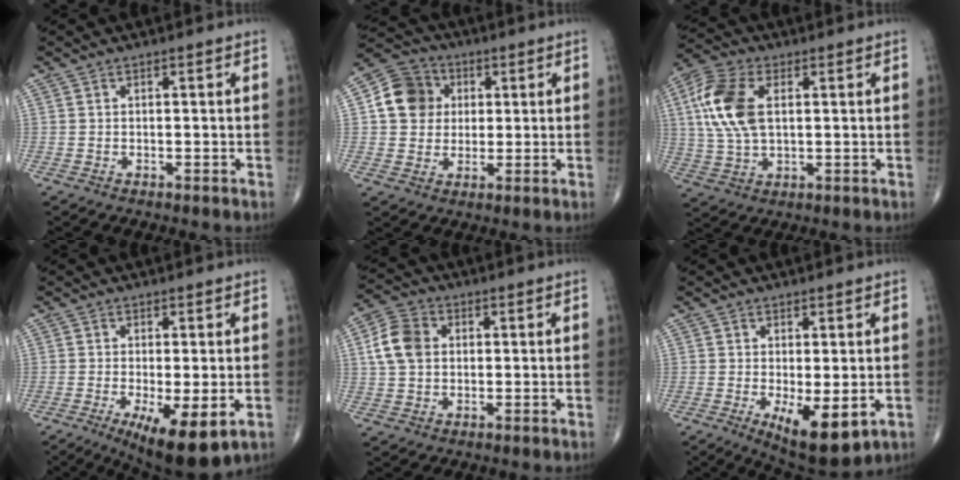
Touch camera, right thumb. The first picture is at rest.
{"total": 10.2, "force": [1.9, 9.1, 4.3], "torque": [-0.054, 0.005, 0.023]}
{"total": 13.3, "force": [2.7, 7.4, 10.7], "torque": [-0.236, 0.007, 0.051]}
{"total": 10.4, "force": [-3.6, 3.1, 9.2], "torque": [-0.149, -0.020, -0.050]}
{"total": 7.8, "force": [1.2, 5.9, 4.9], "torque": [-0.088, 0.011, 0.017]}
{"total": 9.2, "force": [-2.3, 3.5, 8.2], "torque": [-0.120, -0.022, -0.025]}